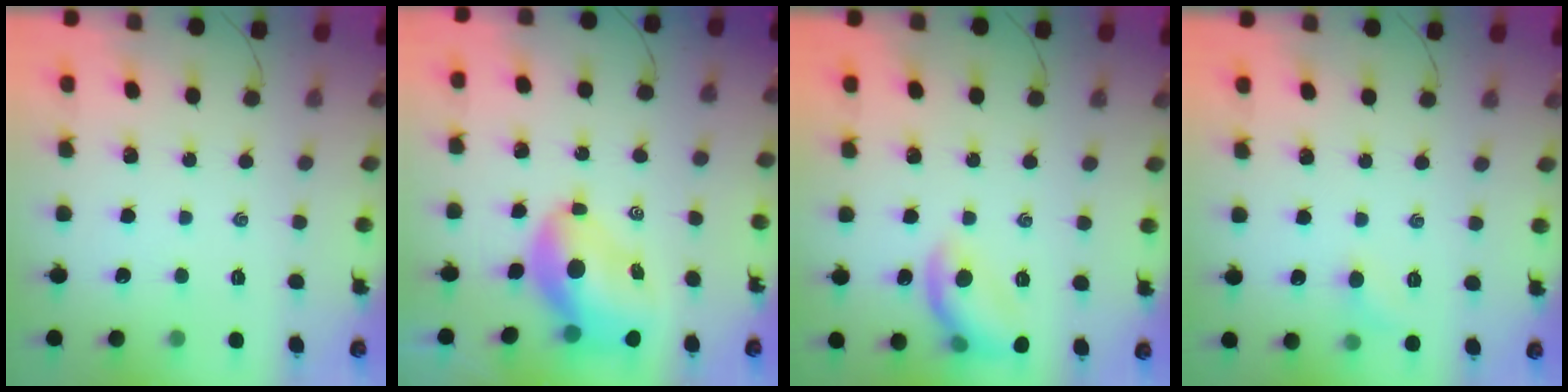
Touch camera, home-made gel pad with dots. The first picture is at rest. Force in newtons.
{"total": 11.1, "press": 10.7, "slide": 3.2}
{"total": 10.3, "press": 10.3, "slide": 0.1}
{"total": 4.8, "press": 4.5, "slide": 1.4}